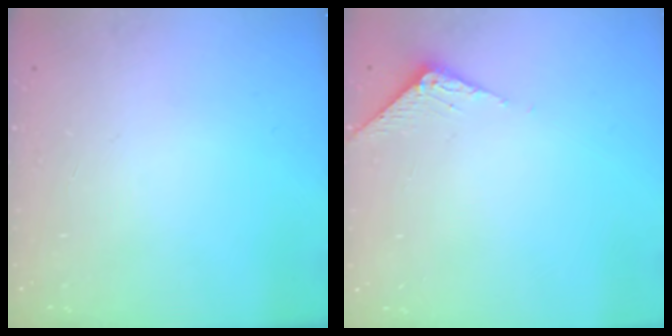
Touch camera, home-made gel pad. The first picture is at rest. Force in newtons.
{"total": 3.4, "press": 3.4, "slide": 0.2}